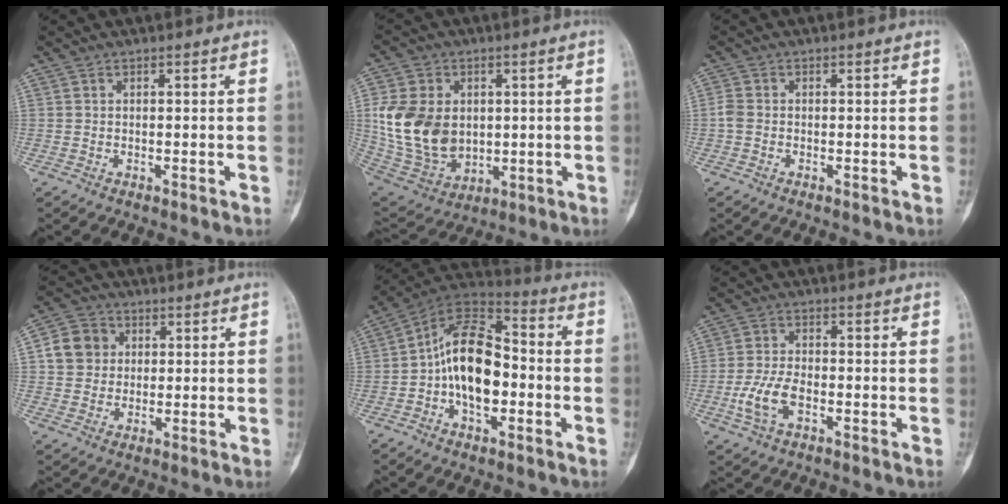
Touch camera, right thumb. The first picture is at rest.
{"total": 16.9, "force": [1.6, 12.6, 11.1], "torque": [-0.191, -0.009, 0.052]}
{"total": 1.8, "force": [-0.3, 1.3, 1.1], "torque": [-0.027, 0.000, -0.012]}
{"total": 7.2, "force": [1.3, 6.5, 2.8], "torque": [-0.030, 0.005, 0.017]}
{"total": 15.7, "force": [-2.5, 9.0, 12.5], "torque": [-0.199, 0.044, -0.053]}
{"total": 6.7, "force": [-2.3, 3.3, 5.3], "torque": [-0.119, 0.012, -0.046]}